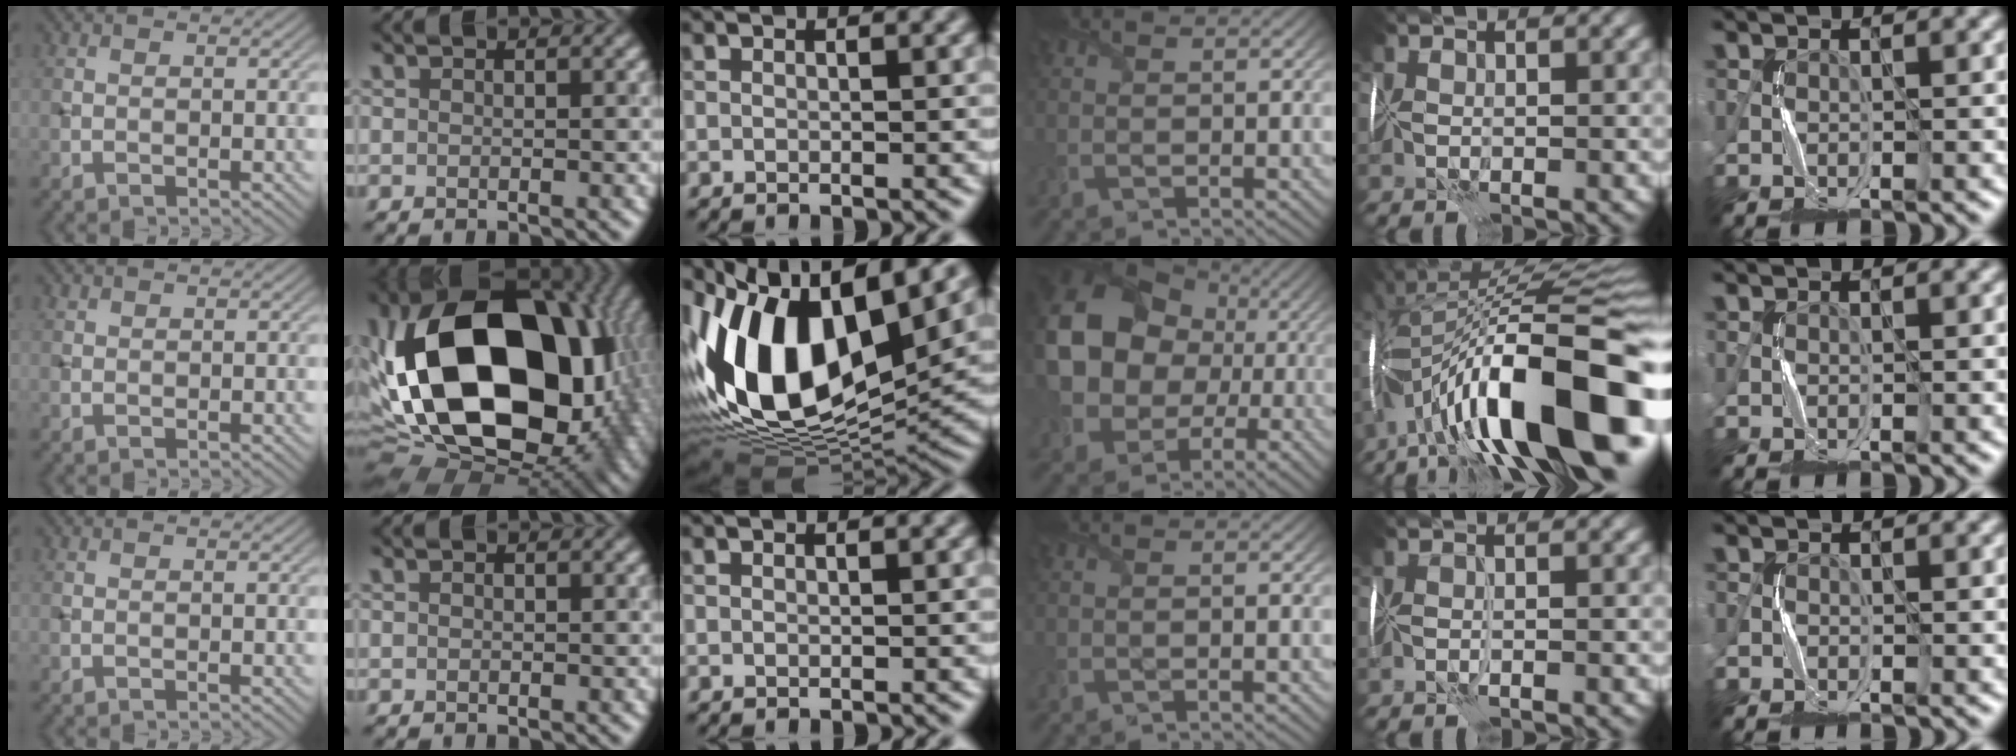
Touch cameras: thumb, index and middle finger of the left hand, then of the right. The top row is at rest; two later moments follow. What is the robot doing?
{"motion": "fold", "object": "wrapping paper"}